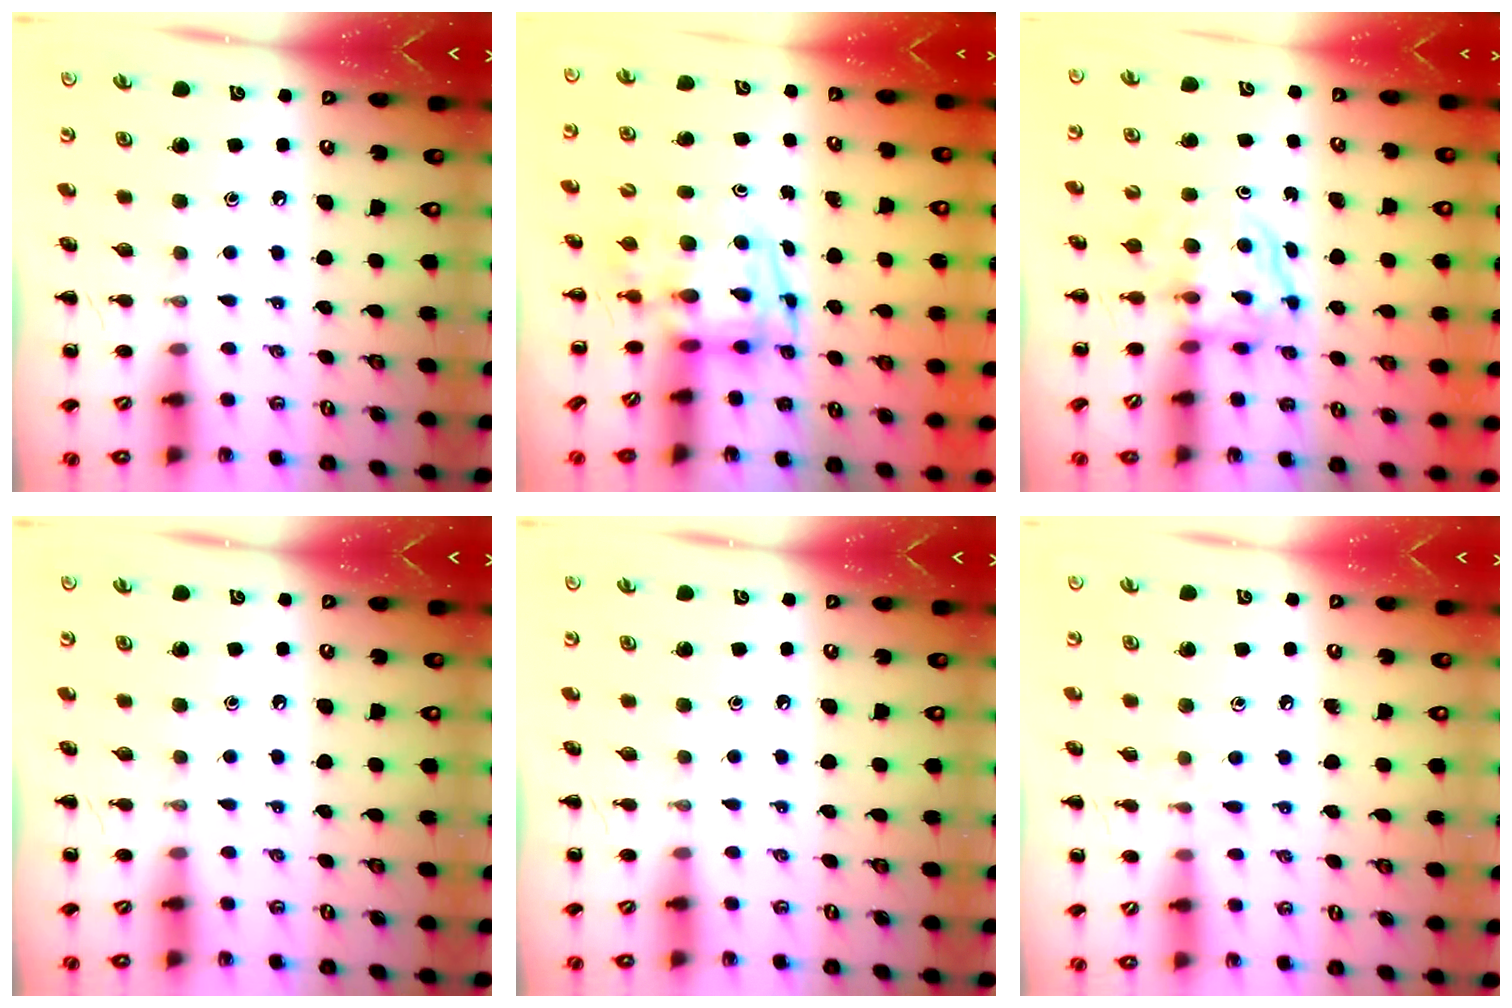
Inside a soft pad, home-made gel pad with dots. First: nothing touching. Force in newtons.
{"total": 3.8, "press": 3.7, "slide": 0.6}
{"total": 3.9, "press": 3.9, "slide": 0.2}
{"total": 0.0}
{"total": 0.0}
{"total": 4.7, "press": 4.4, "slide": 1.8}